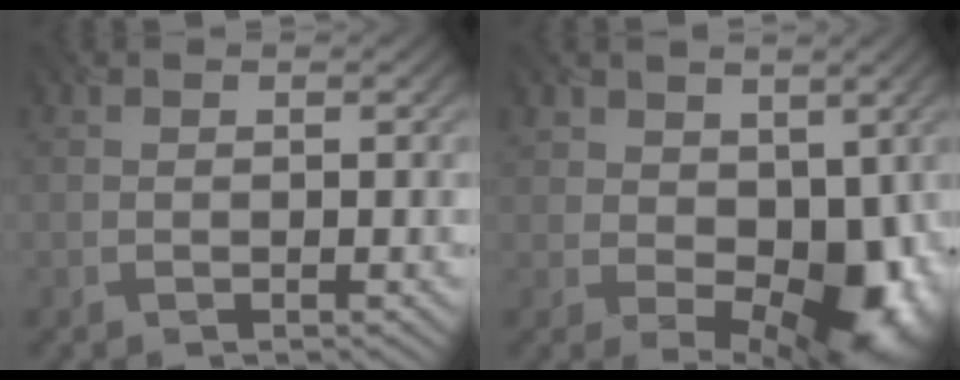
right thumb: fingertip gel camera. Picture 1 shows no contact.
{"total": 10.0, "force": [0.2, 7.1, 7.1], "torque": [-0.108, -0.030, 0.023]}